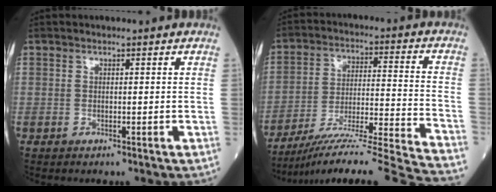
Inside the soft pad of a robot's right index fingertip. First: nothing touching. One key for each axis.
{"total": 22.4, "fx": -20.1, "fy": -2.6, "fz": 9.5, "tx": -0.103, "ty": -0.022, "tz": -0.307}